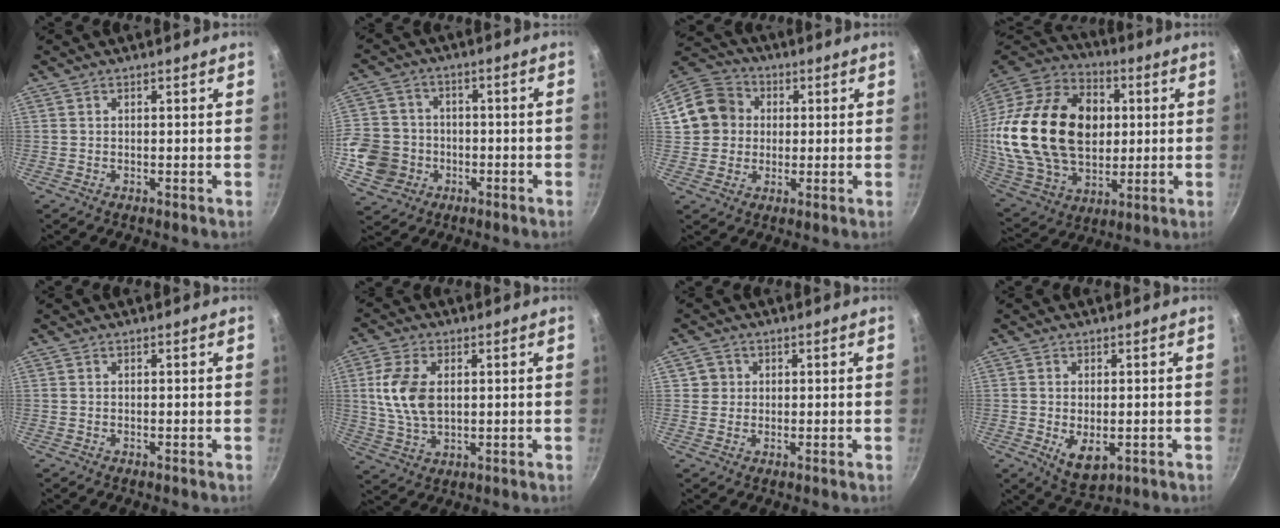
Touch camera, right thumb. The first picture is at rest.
{"total": 12.4, "force": [-3.7, 10.9, 4.6], "torque": [-0.082, 0.036, -0.070]}
{"total": 11.4, "force": [1.6, 10.5, 4.1], "torque": [-0.045, 0.025, 0.017]}
{"total": 32.3, "force": [3.5, 22.2, 23.2], "torque": [-0.419, 0.011, 0.066]}
{"total": 0.0}
{"total": 10.0, "force": [1.6, 6.1, 7.8], "torque": [-0.149, -0.008, 0.032]}
{"total": 2.8, "force": [0.5, 2.8, 0.4], "torque": [0.012, 0.008, 0.004]}
{"total": 6.0, "force": [-1.2, 3.4, 4.8], "torque": [-0.076, -0.015, -0.008]}